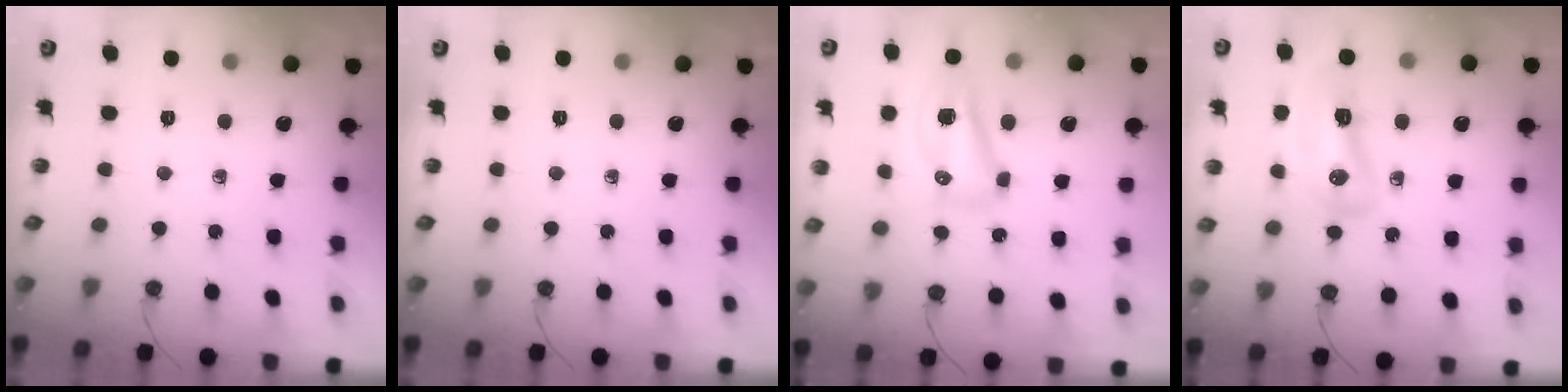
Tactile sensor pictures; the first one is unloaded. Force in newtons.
{"total": 0.0}
{"total": 8.9, "press": 8.8, "slide": 1.2}
{"total": 14.8, "press": 12.3, "slide": 8.2}